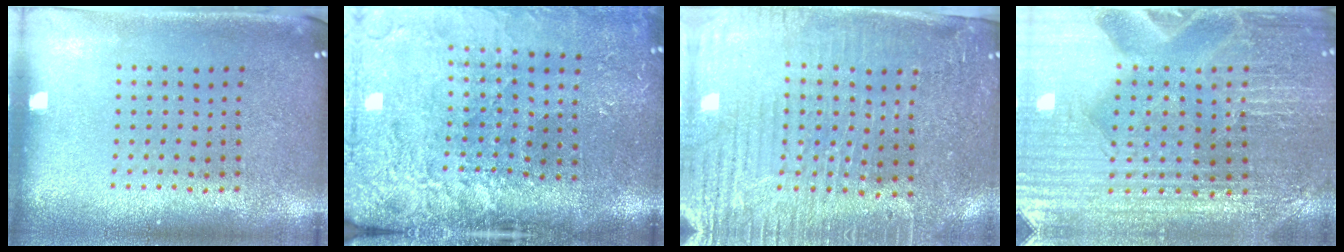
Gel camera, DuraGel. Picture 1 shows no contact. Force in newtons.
{"total": 4.6, "press": 3.6, "slide": 2.8}
{"total": 3.7, "press": 3.4, "slide": 1.5}
{"total": 3.3, "press": 3.3, "slide": 0.3}